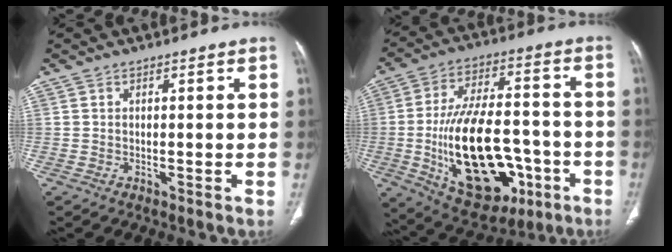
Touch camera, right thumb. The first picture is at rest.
{"total": 25.2, "force": [-6.3, 13.8, 20.1], "torque": [-0.320, 0.028, -0.076]}